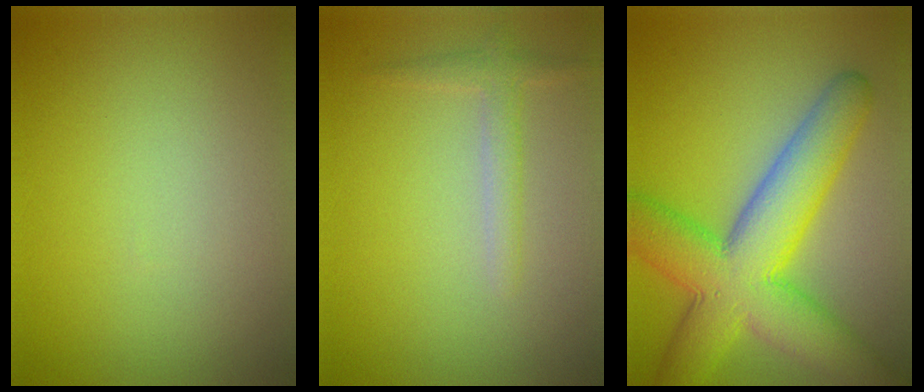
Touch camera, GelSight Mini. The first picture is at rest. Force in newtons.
{"total": 1.8, "press": 1.7, "slide": 0.1}
{"total": 10.5, "press": 10.5, "slide": 0.2}